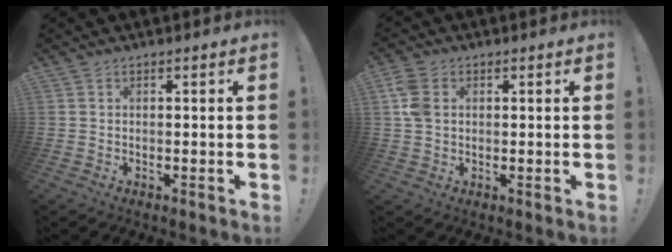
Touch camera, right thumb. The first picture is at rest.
{"total": 6.5, "force": [1.7, 4.6, 4.3], "torque": [-0.097, 0.004, 0.032]}